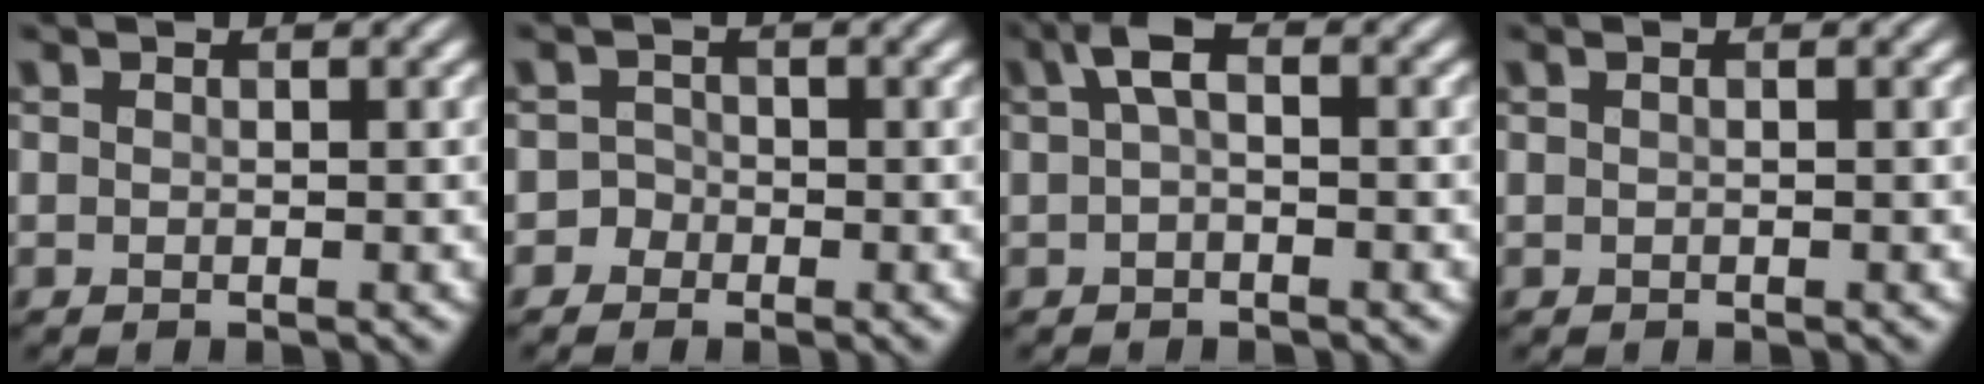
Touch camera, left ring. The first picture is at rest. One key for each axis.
{"total": 1.4, "fx": -0.8, "fy": 1.2, "fz": -0.1, "tx": 0.016, "ty": 0.009, "tz": -0.019}
{"total": 2.5, "fx": 0.5, "fy": 1.2, "fz": 2.2, "tx": -0.040, "ty": 0.010, "tz": 0.002}
{"total": 0.7, "fx": 0.3, "fy": 0.3, "fz": 0.6, "tx": -0.013, "ty": 0.000, "tz": -0.001}